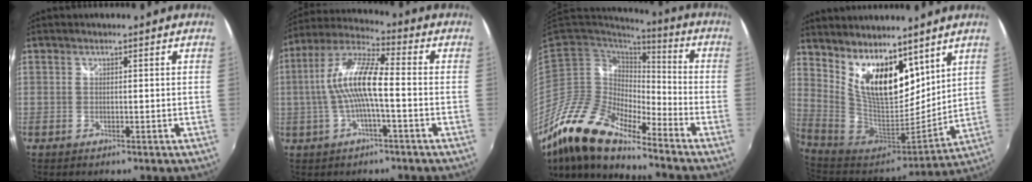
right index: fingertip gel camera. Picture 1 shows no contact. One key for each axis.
{"total": 11.9, "fx": -1.2, "fy": 2.4, "fz": 11.6, "tx": -0.231, "ty": 0.013, "tz": -0.025}
{"total": 16.5, "fx": -13.1, "fy": 4.0, "fz": 9.1, "tx": -0.160, "ty": -0.022, "tz": -0.259}
{"total": 15.9, "fx": 8.5, "fy": 7.5, "fz": 11.2, "tx": -0.203, "ty": -0.005, "tz": 0.166}